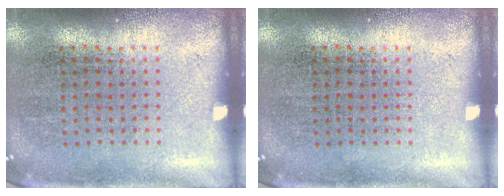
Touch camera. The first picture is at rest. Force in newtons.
{"total": 0.0}